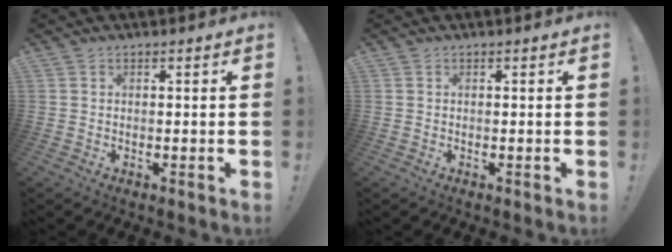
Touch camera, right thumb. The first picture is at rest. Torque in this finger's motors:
{"motor_torque": [0.15, -0.05, 0.04, -0.13, 0.01]}